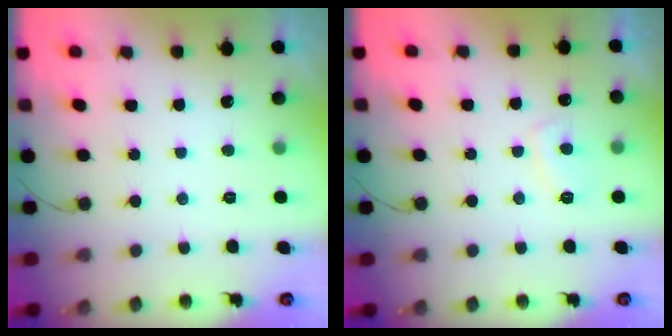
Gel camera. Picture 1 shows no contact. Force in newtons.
{"total": 3.5, "press": 3.4, "slide": 0.8}